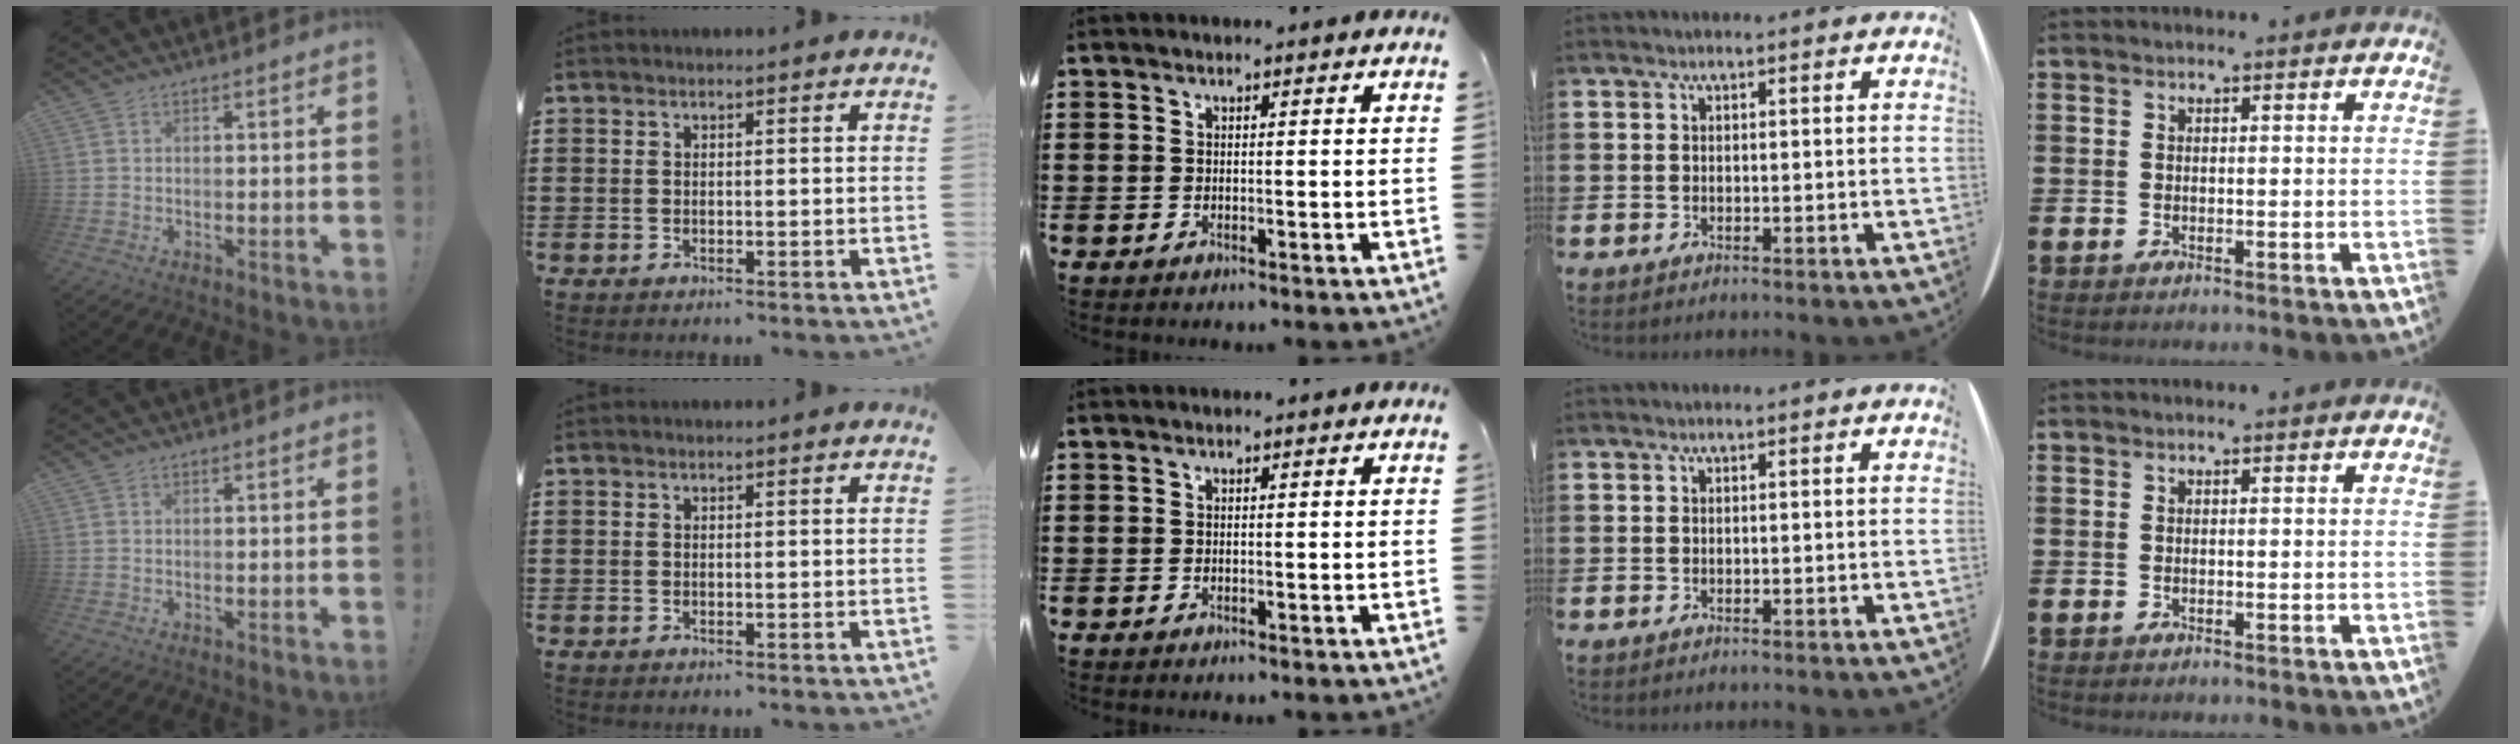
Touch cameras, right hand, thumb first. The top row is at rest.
{}